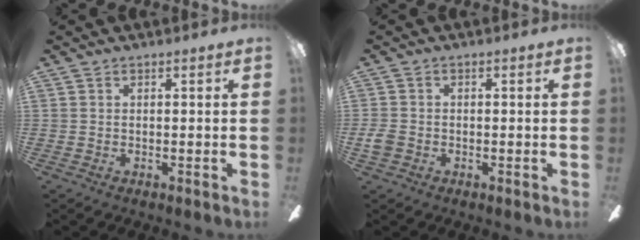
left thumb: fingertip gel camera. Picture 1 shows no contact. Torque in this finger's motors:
{"motor_torque": [-0.18, 0.22, 0.25, -0.28, 0.00]}